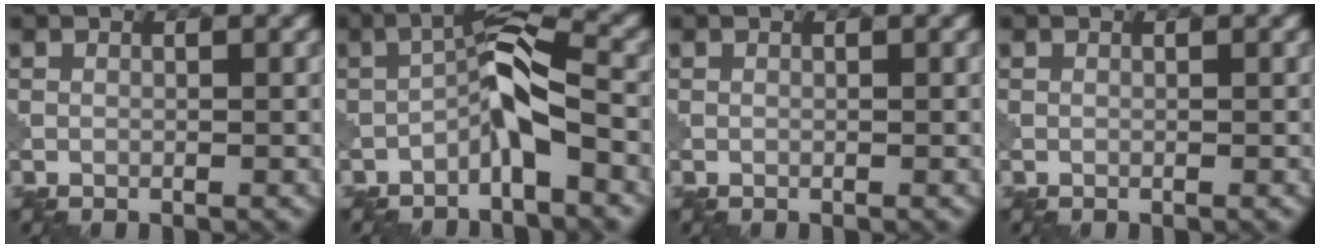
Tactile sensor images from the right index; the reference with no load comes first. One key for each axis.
{"total": 4.6, "fx": -2.0, "fy": 1.0, "fz": 4.0, "tx": -0.074, "ty": 0.021, "tz": -0.044}
{"total": 0.0}
{"total": 0.0}